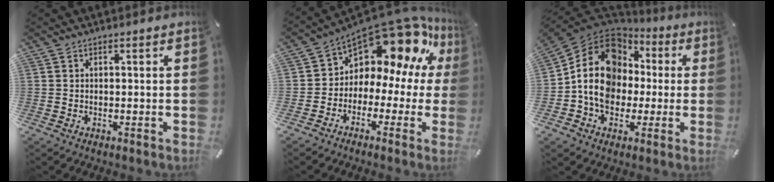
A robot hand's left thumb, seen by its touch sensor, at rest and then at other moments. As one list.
[{"total": 13.7, "force": [9.4, 7.0, 7.1], "torque": [-0.117, -0.090, 0.156]}, {"total": 15.3, "force": [-0.9, 13.1, 7.9], "torque": [-0.167, 0.013, -0.016]}]